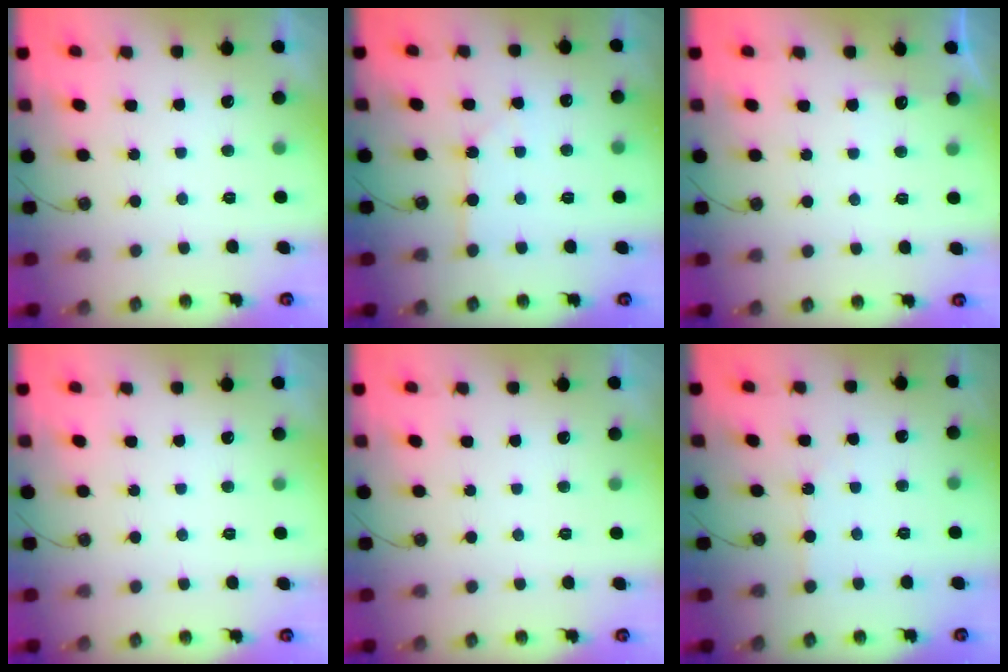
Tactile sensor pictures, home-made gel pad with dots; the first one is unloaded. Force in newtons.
{"total": 4.3, "press": 4.3, "slide": 0.4}
{"total": 3.9, "press": 3.9, "slide": 0.4}
{"total": 0.0}
{"total": 0.0}
{"total": 1.4, "press": 1.3, "slide": 0.3}